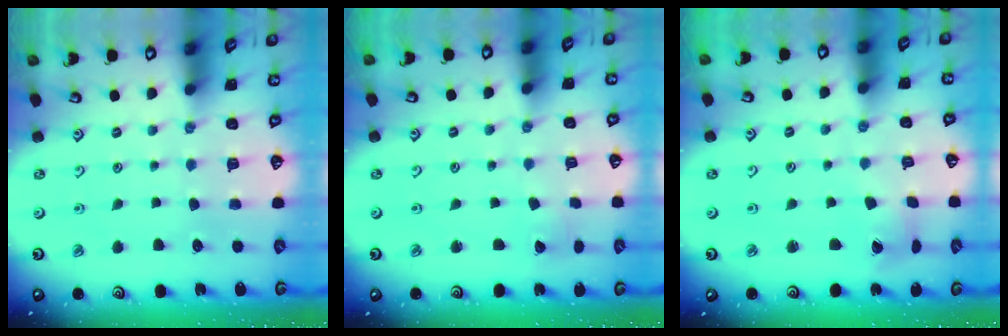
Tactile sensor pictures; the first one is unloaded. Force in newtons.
{"total": 2.4, "press": 2.4, "slide": 0.2}
{"total": 2.4, "press": 2.4, "slide": 0.4}